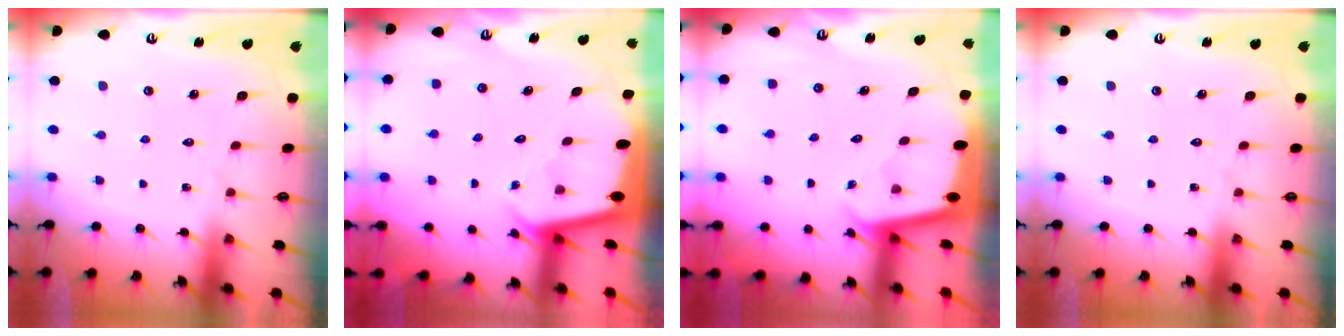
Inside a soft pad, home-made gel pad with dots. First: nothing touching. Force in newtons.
{"total": 2.2, "press": 2.2, "slide": 0.1}
{"total": 1.8, "press": 1.8, "slide": 0.0}
{"total": 0.0}